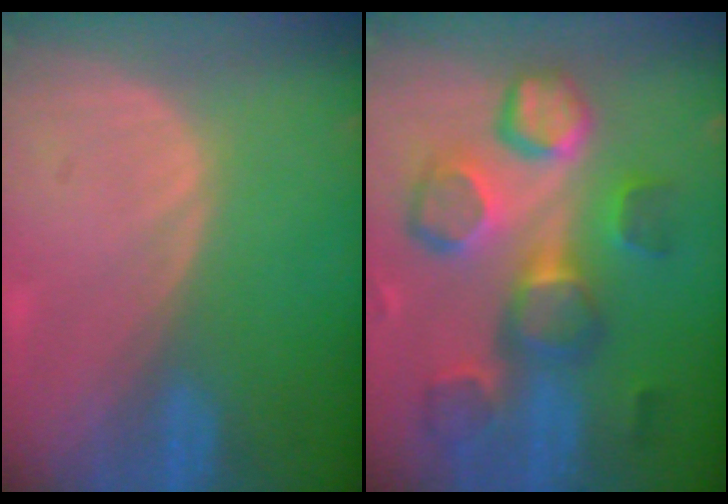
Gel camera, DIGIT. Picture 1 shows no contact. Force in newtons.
{"total": 11.0, "press": 10.6, "slide": 3.0}